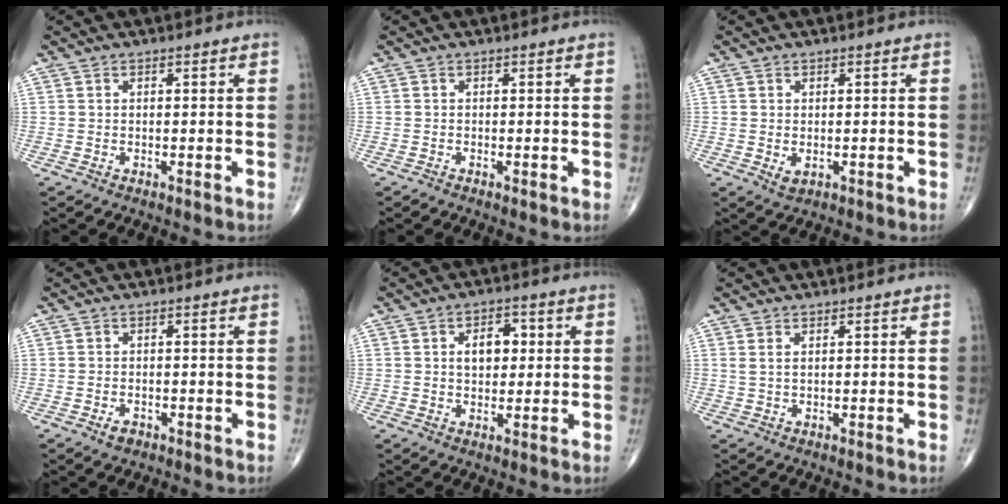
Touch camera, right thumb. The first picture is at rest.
{"total": 0.6, "force": [-0.3, 0.2, 0.5], "torque": [-0.009, -0.002, -0.008]}
{"total": 1.8, "force": [-0.2, 1.2, 1.3], "torque": [-0.019, -0.004, 0.002]}
{"total": 2.0, "force": [-1.1, 1.3, 1.1], "torque": [-0.016, 0.003, -0.016]}
{"total": 6.1, "force": [1.1, 4.0, 4.5], "torque": [-0.049, 0.006, 0.013]}
{"total": 1.4, "force": [0.6, 0.6, 1.2], "torque": [-0.030, 0.005, 0.017]}